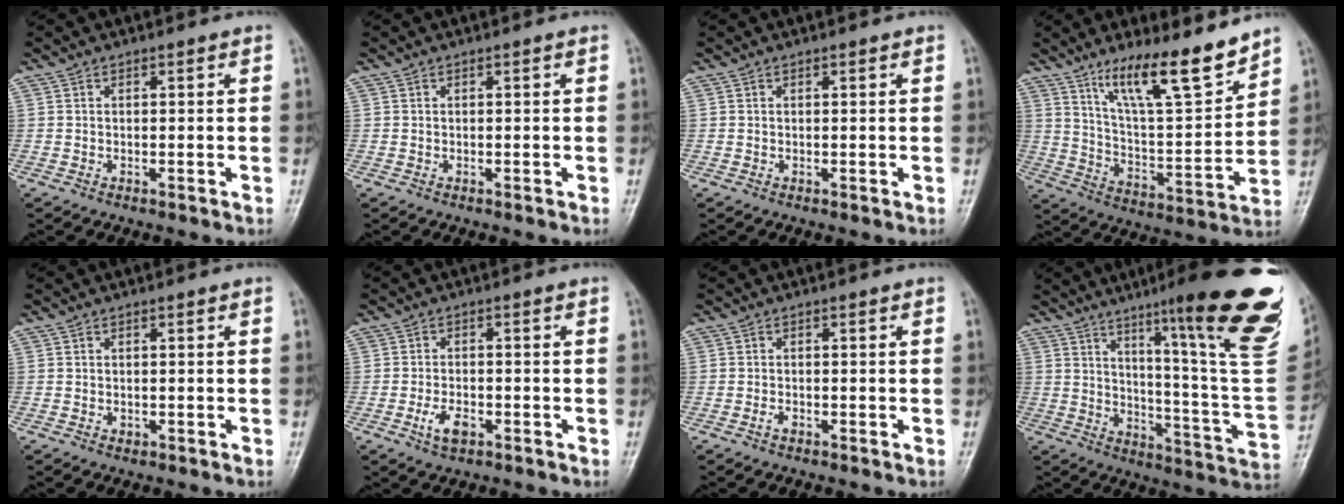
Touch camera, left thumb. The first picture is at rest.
{"total": 0.0}
{"total": 0.0}
{"total": 15.9, "force": [11.6, 3.4, 10.5], "torque": [-0.150, -0.076, 0.206]}
{"total": 0.5, "force": [-0.1, 0.5, 0.3], "torque": [-0.001, 0.000, -0.001]}
{"total": 4.0, "force": [-1.7, 2.2, 2.9], "torque": [-0.054, 0.006, -0.029]}
{"total": 0.9, "force": [-0.5, 0.5, 0.6], "torque": [-0.009, 0.001, -0.010]}
{"total": 27.8, "force": [15.4, 3.1, 23.0], "torque": [-0.261, -0.073, 0.222]}